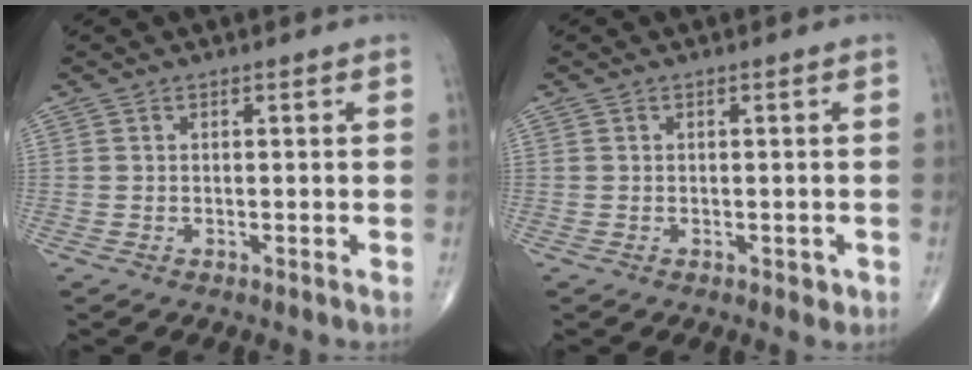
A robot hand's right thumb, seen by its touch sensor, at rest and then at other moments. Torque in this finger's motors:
{"motor_torque": [-0.36, 0.30, -0.16, -0.09, -0.02]}